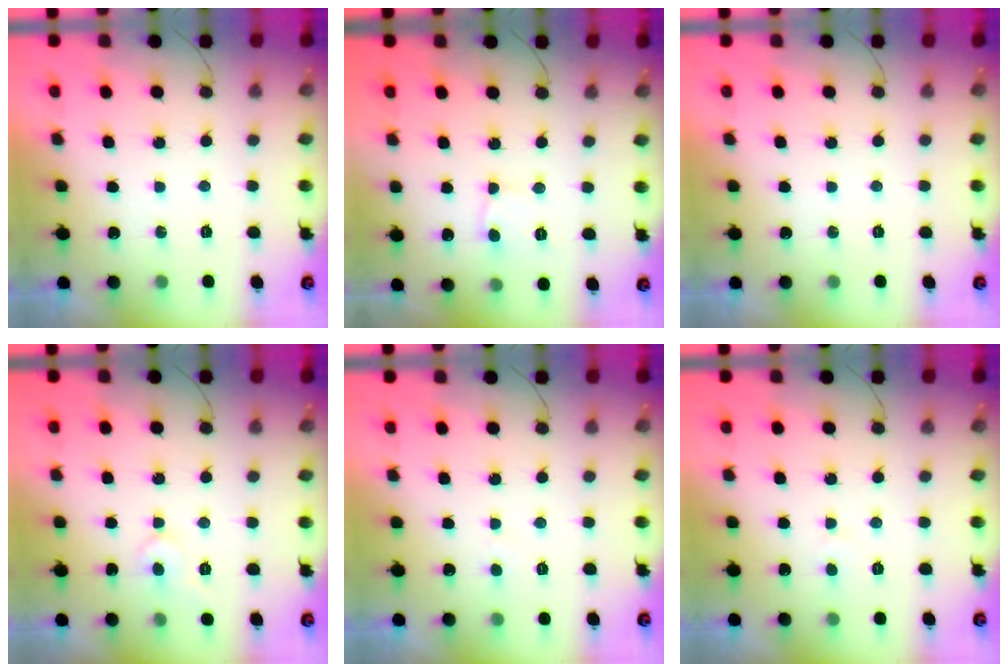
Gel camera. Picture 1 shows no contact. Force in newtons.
{"total": 2.6, "press": 2.6, "slide": 0.2}
{"total": 0.0}
{"total": 4.6, "press": 4.6, "slide": 0.4}
{"total": 1.8, "press": 1.7, "slide": 0.1}
{"total": 1.1, "press": 1.1, "slide": 0.1}